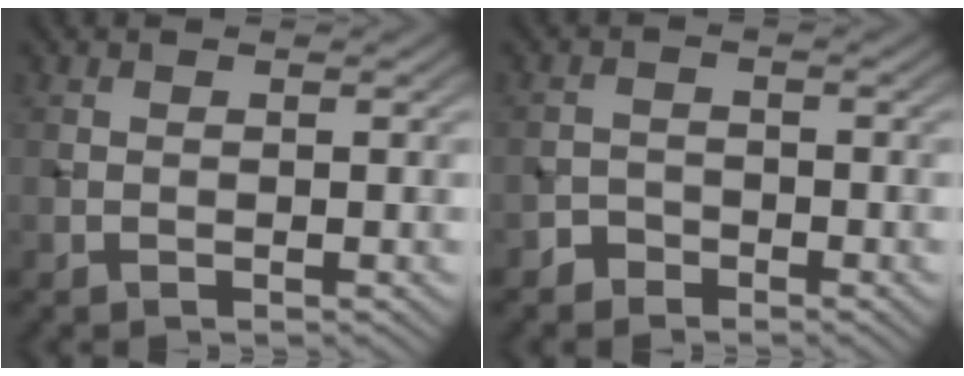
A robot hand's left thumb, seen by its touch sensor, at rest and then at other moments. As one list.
[{"total": 1.8, "force": [-1.4, 1.0, 0.2], "torque": [0.002, 0.003, -0.031]}]